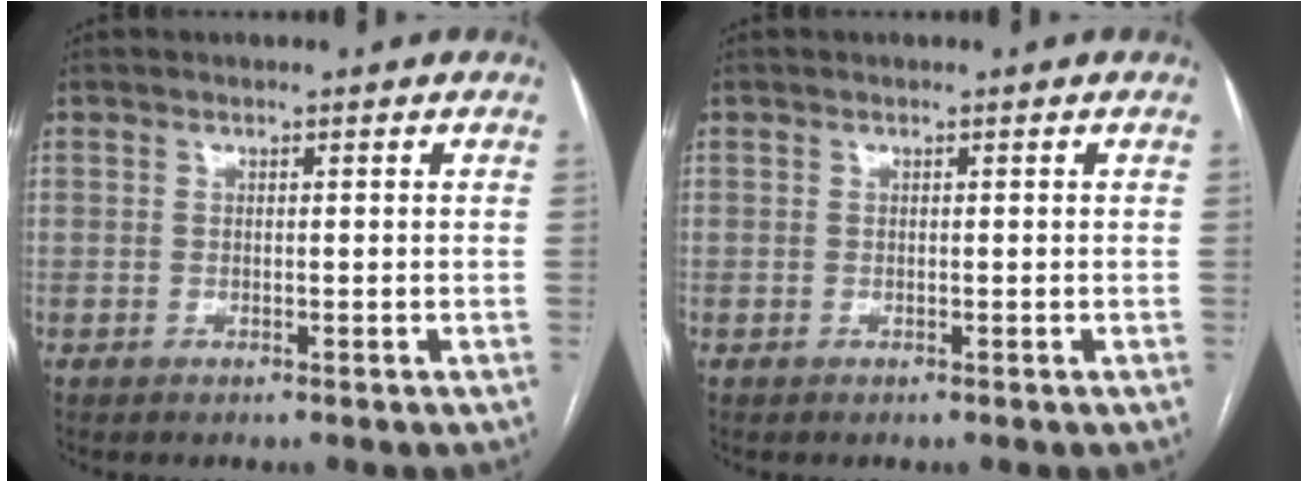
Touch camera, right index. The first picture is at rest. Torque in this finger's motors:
{"motor_torque": [0.00, 0.00, 0.00, 0.00]}